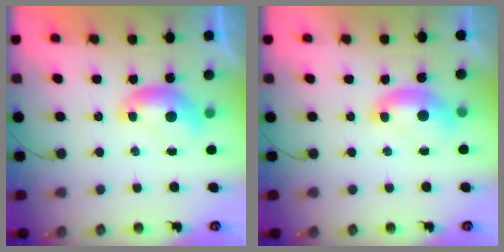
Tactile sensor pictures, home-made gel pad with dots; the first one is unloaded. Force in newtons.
{"total": 1.5, "press": 1.4, "slide": 0.6}